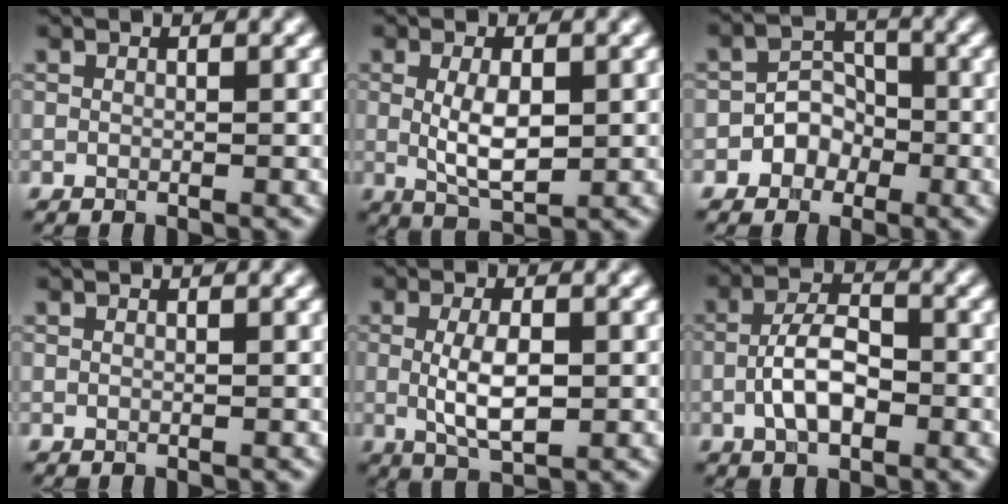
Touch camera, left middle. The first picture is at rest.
{"total": 3.9, "force": [0.2, 1.5, 3.6], "torque": [-0.073, -0.003, 0.008]}
{"total": 2.8, "force": [-1.3, 2.3, 0.9], "torque": [-0.002, 0.010, -0.023]}
{"total": 0.0}
{"total": 4.1, "force": [-0.1, 1.5, 3.9], "torque": [-0.080, -0.004, 0.000]}
{"total": 4.6, "force": [-1.1, 2.2, 3.9], "torque": [-0.077, 0.005, -0.026]}